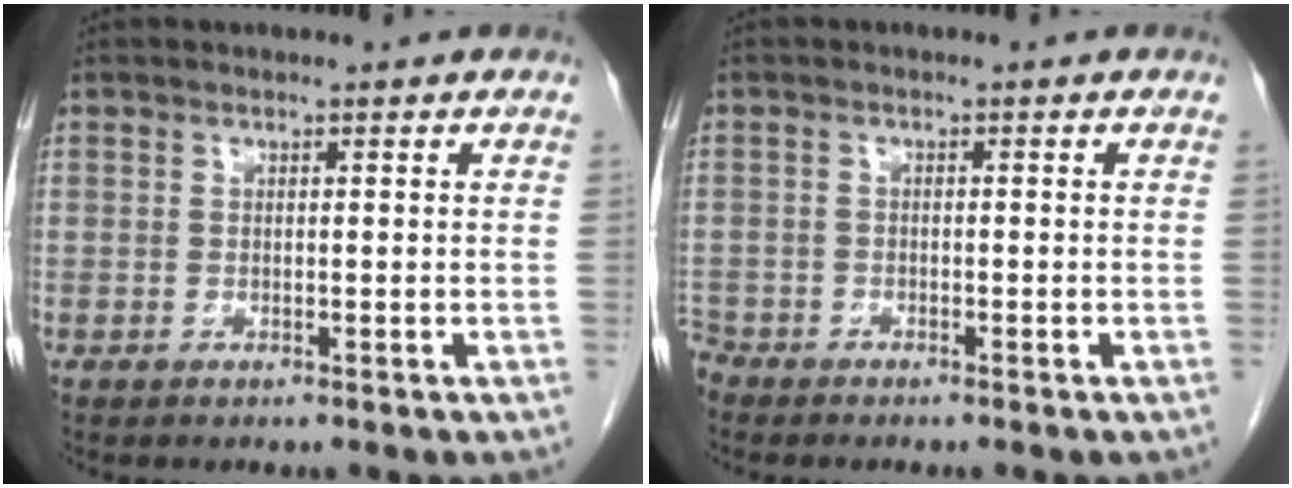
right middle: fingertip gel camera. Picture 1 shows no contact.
{"total": 2.3, "force": [-2.2, 0.8, 0.0], "torque": [-0.003, -0.003, -0.042]}